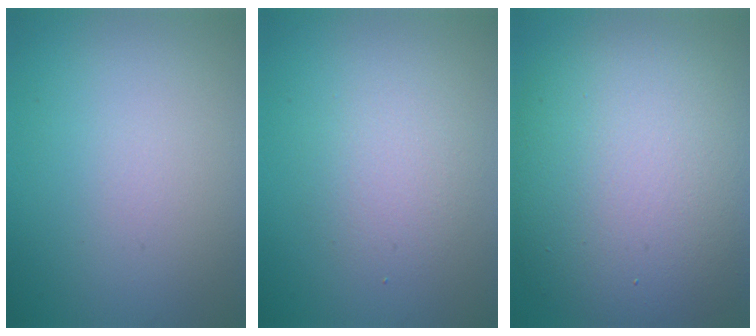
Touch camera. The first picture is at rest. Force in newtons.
{"total": 2.3, "press": 2.3, "slide": 0.1}
{"total": 13.0, "press": 12.9, "slide": 0.9}